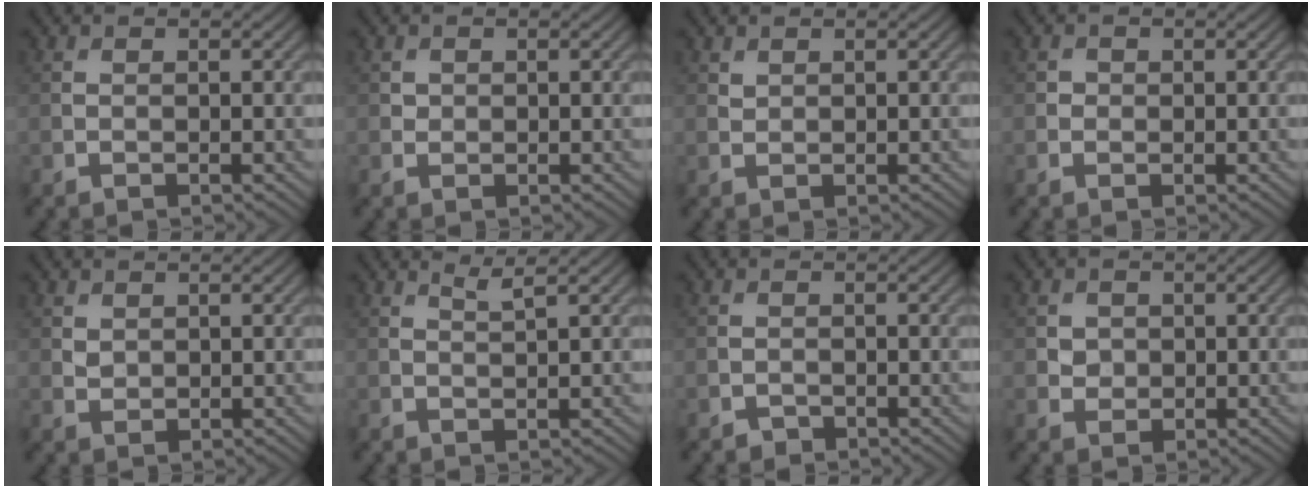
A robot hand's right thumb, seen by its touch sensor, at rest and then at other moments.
{"total": 0.8, "force": [0.2, 0.8, 0.2], "torque": [-0.003, -0.004, 0.004]}
{"total": 0.8, "force": [0.7, 0.3, 0.2], "torque": [-0.009, -0.002, 0.017]}
{"total": 0.8, "force": [0.0, 0.8, 0.2], "torque": [0.000, -0.004, -0.003]}
{"total": 1.2, "force": [0.7, 0.8, 0.4], "torque": [-0.012, -0.002, 0.019]}
{"total": 1.5, "force": [1.1, 0.0, 1.0], "torque": [-0.026, 0.005, 0.022]}
{"total": 0.8, "force": [-0.7, 0.4, 0.1], "torque": [0.001, -0.002, -0.014]}
{"total": 1.9, "force": [0.1, 1.8, 0.6], "torque": [-0.014, -0.005, 0.000]}